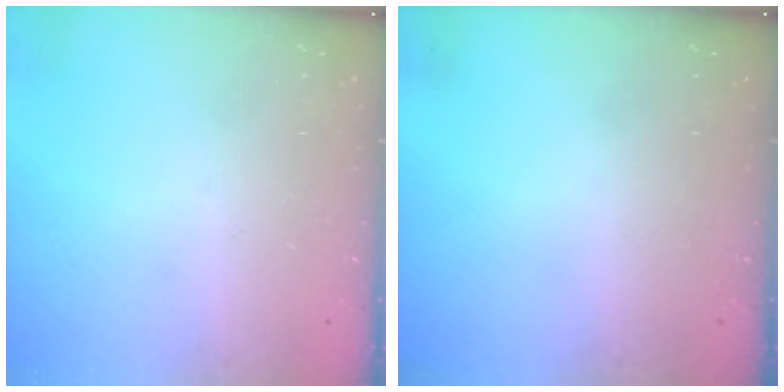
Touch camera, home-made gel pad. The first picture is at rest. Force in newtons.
{"total": 0.0}